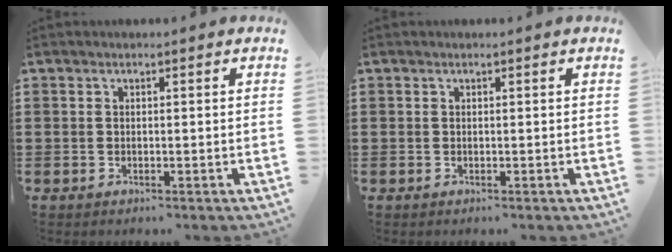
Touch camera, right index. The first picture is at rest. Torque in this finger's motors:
{"motor_torque": [-0.05, -0.06, 0.00, -0.01]}